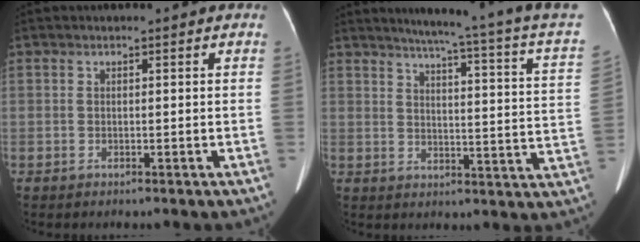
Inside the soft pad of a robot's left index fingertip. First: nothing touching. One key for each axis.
{"total": 21.1, "fx": 18.2, "fy": -2.2, "fz": 10.6, "tx": -0.162, "ty": -0.077, "tz": 0.209}